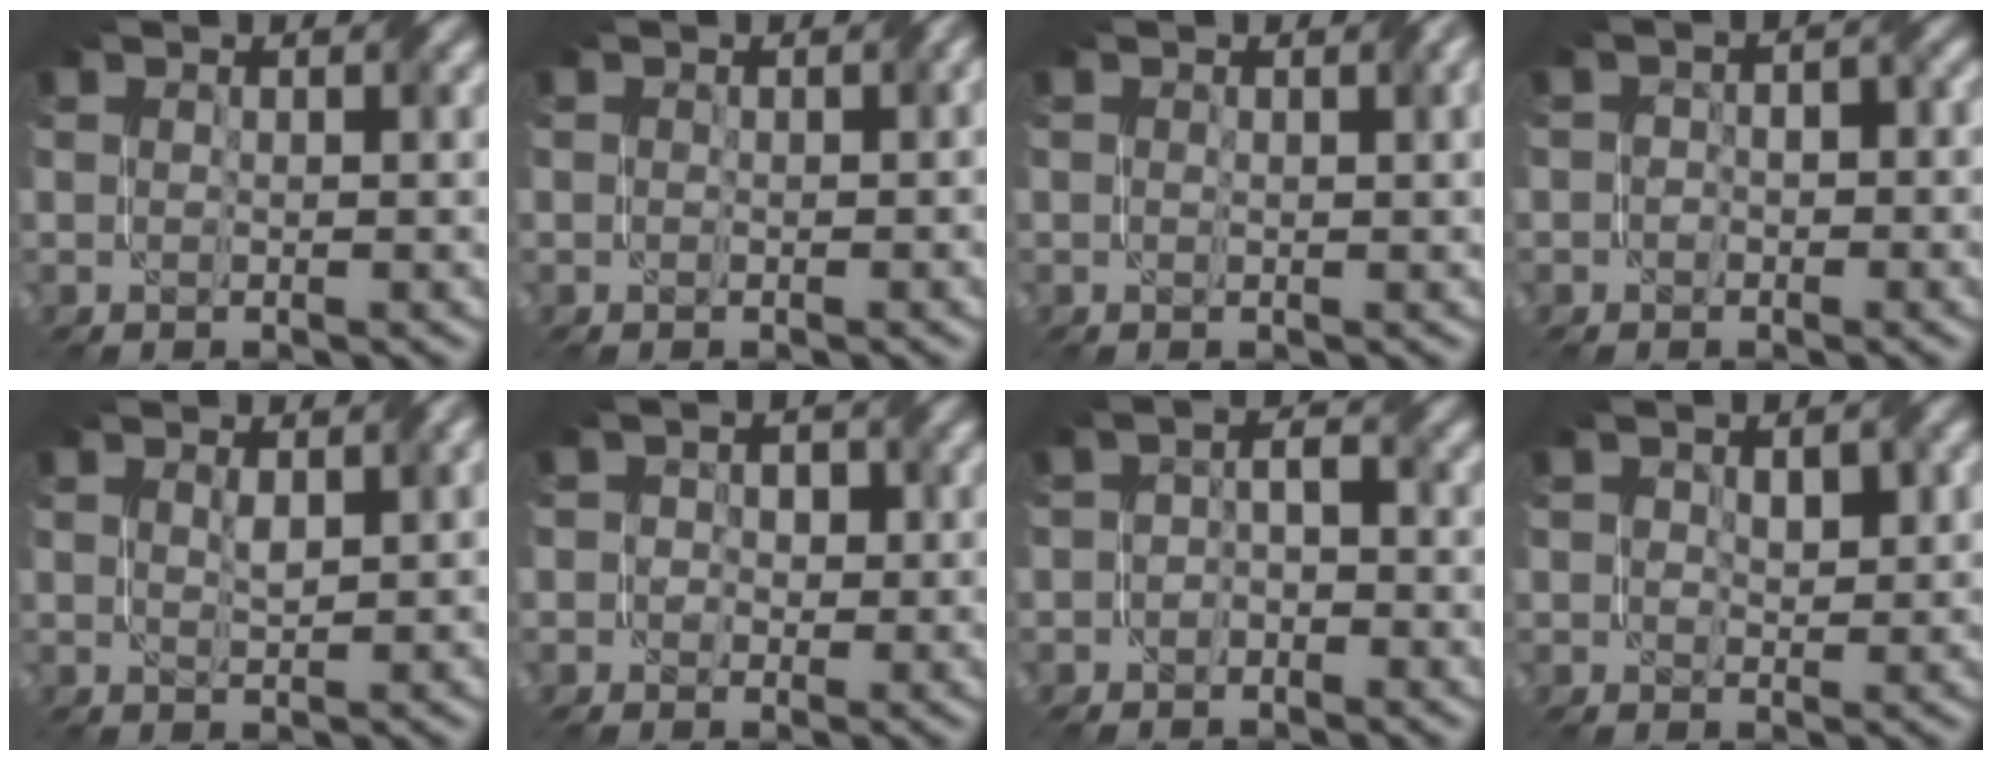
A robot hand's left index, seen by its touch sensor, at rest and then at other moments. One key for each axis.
{"total": 1.3, "fx": -0.4, "fy": 0.9, "fz": 0.9, "tx": -0.014, "ty": -0.004, "tz": -0.007}
{"total": 1.7, "fx": 0.4, "fy": 0.4, "fz": 1.6, "tx": -0.025, "ty": 0.003, "tz": 0.005}
{"total": 2.5, "fx": -0.8, "fy": 1.9, "fz": 1.4, "tx": -0.006, "ty": 0.006, "tz": -0.013}
{"total": 0.9, "fx": 0.6, "fy": -0.1, "fz": 0.7, "tx": -0.016, "ty": -0.001, "tz": 0.013}
{"total": 2.9, "fx": -0.2, "fy": 2.7, "fz": 1.1, "tx": -0.001, "ty": 0.009, "tz": -0.028}
{"total": 2.2, "fx": -1.5, "fy": 1.3, "fz": 0.9, "tx": -0.010, "ty": 0.004, "tz": -0.034}
{"total": 2.5, "fx": 0.6, "fy": 1.8, "fz": 1.6, "tx": -0.025, "ty": 0.000, "tz": 0.012}